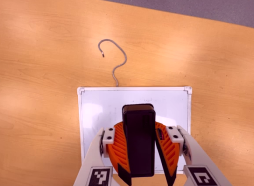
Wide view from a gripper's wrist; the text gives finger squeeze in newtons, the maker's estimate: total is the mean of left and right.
{"total": 12.7, "left": 11.7, "right": 13.8}